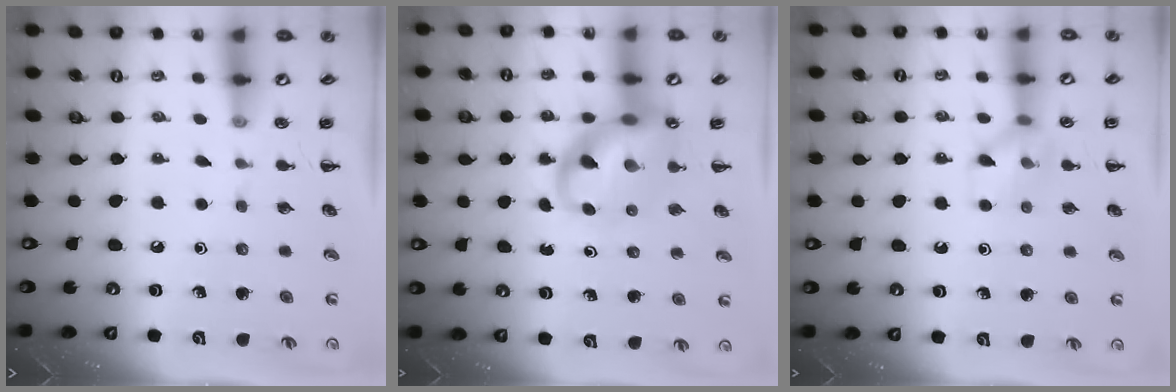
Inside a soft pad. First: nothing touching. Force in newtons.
{"total": 10.8, "press": 10.4, "slide": 2.9}
{"total": 8.0, "press": 8.0, "slide": 0.5}